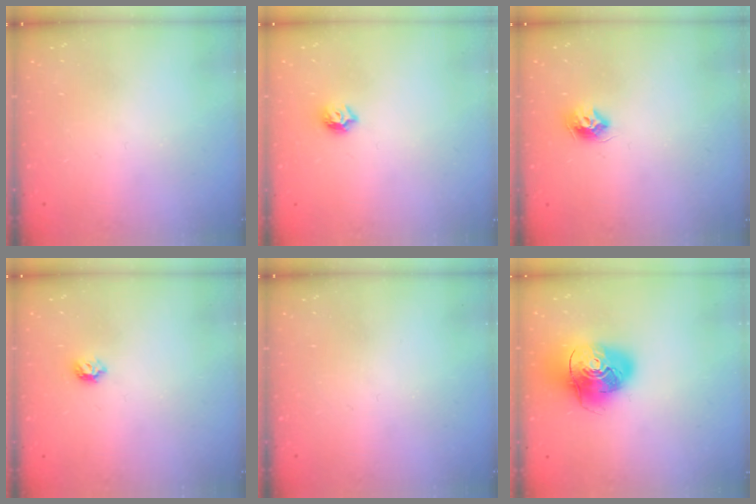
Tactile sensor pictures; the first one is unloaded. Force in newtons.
{"total": 6.5, "press": 6.5, "slide": 0.7}
{"total": 8.4, "press": 8.3, "slide": 0.7}
{"total": 5.9, "press": 5.8, "slide": 0.9}
{"total": 0.0}
{"total": 13.7, "press": 13.6, "slide": 1.7}